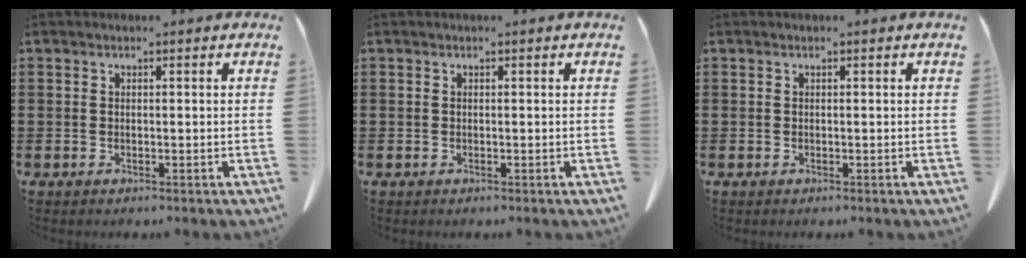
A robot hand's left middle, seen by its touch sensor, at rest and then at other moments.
{"total": 0.0}
{"total": 0.0}